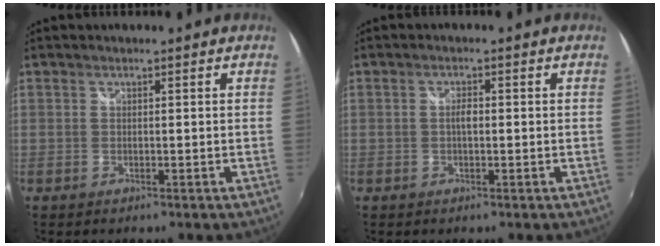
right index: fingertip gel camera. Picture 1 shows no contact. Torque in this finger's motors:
{"motor_torque": [0.76, 0.17, 0.26, 0.05]}